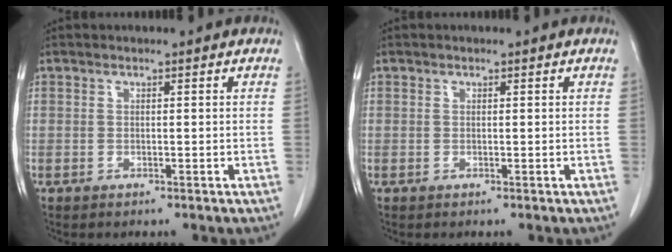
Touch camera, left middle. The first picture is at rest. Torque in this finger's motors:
{"motor_torque": [-0.17, 0.19, -0.06, -0.01]}